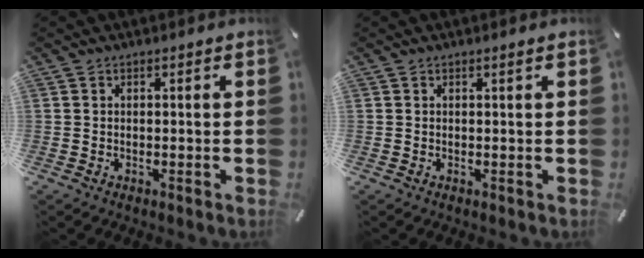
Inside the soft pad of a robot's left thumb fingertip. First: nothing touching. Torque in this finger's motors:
{"motor_torque": [-0.17, -0.16, -0.06, 0.02, 0.01]}